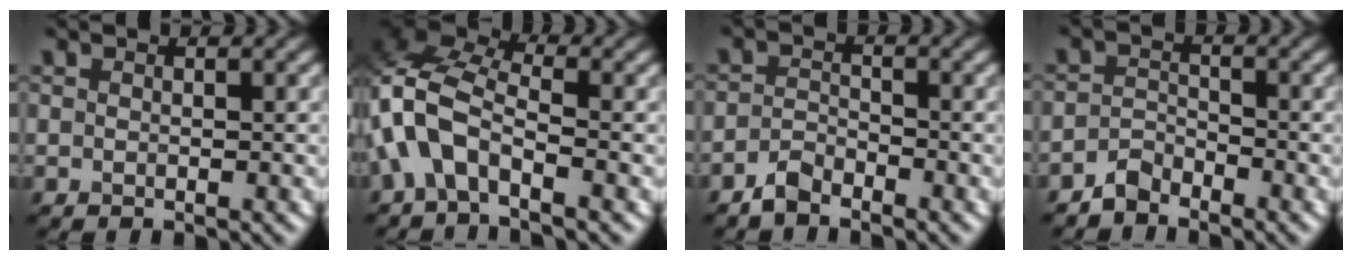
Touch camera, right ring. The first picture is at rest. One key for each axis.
{"total": 7.3, "fx": -1.9, "fy": 3.9, "fz": 5.8, "tx": -0.133, "ty": 0.016, "tz": -0.056}
{"total": 2.0, "fx": -1.7, "fy": 0.9, "fz": 0.6, "tx": -0.010, "ty": 0.008, "tz": -0.037}
{"total": 2.1, "fx": -1.9, "fy": 0.9, "fz": 0.3, "tx": -0.003, "ty": 0.012, "tz": -0.040}